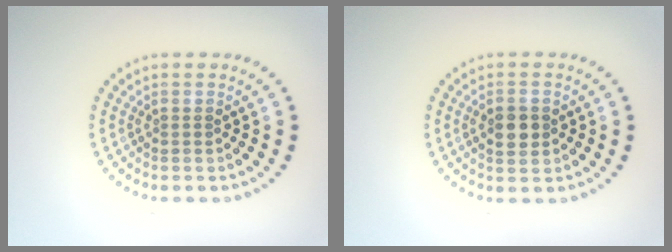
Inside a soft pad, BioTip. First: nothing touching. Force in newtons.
{"total": 2.9, "press": 2.9, "slide": 0.0}